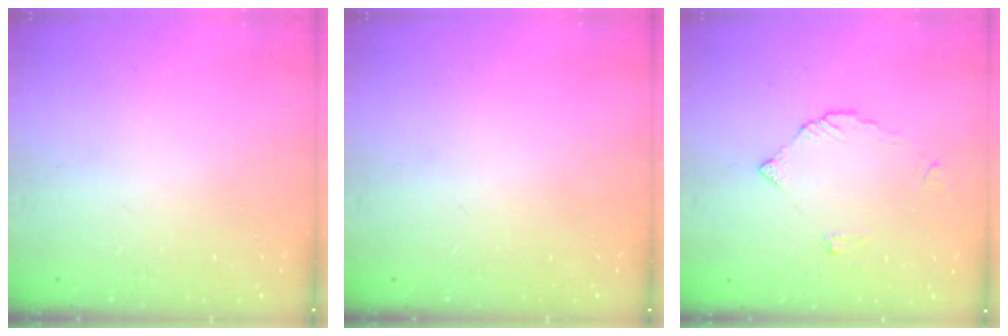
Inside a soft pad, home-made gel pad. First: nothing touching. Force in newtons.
{"total": 0.0}
{"total": 3.0, "press": 3.0, "slide": 0.3}